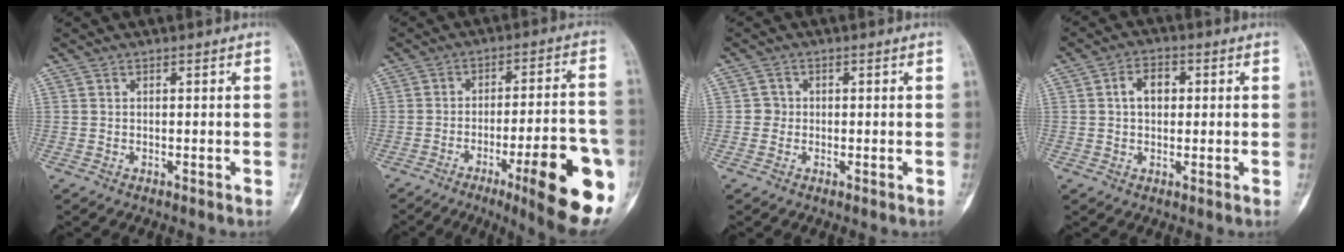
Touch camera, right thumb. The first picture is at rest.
{"total": 19.8, "force": [-8.0, 4.2, 17.6], "torque": [-0.197, 0.024, -0.103]}
{"total": 1.6, "force": [-0.3, 1.5, 0.2], "torque": [0.006, 0.007, -0.009]}
{"total": 5.3, "force": [0.8, 3.7, 3.7], "torque": [-0.049, 0.014, 0.009]}